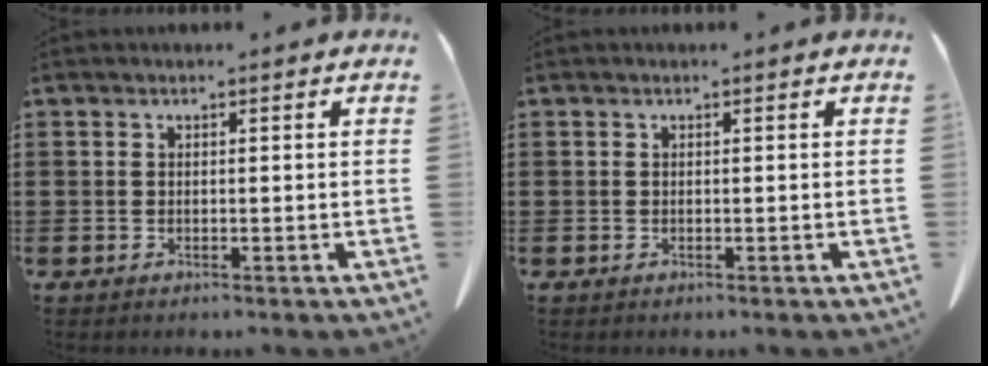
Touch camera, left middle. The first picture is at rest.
{"total": 0.0}